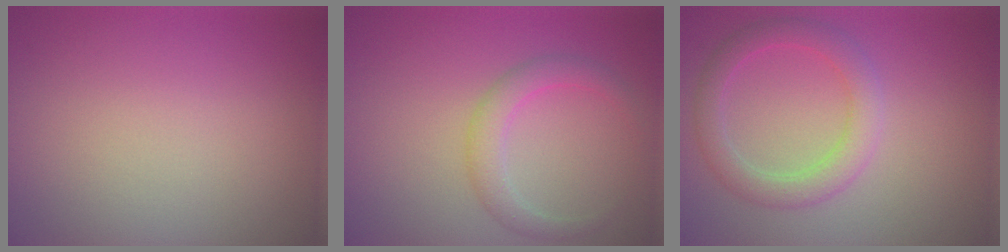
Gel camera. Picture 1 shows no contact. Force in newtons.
{"total": 2.4, "press": 2.4, "slide": 0.1}
{"total": 3.3, "press": 3.3, "slide": 0.2}